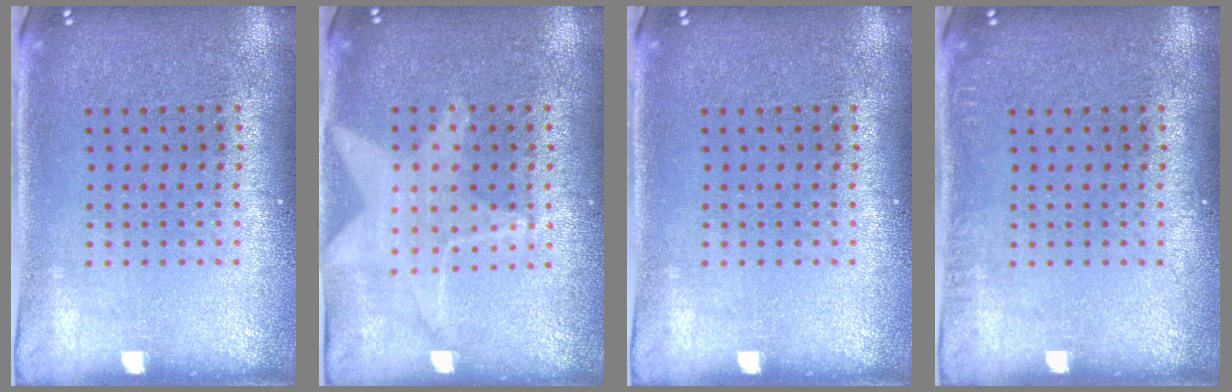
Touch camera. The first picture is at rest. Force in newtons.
{"total": 1.4, "press": 1.3, "slide": 0.4}
{"total": 0.0}
{"total": 0.5, "press": 0.5, "slide": 0.0}